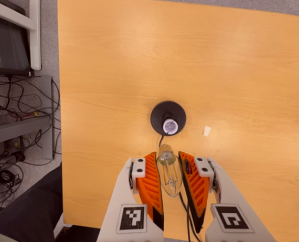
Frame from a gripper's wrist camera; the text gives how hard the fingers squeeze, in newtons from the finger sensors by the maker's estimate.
{"total": 17.6, "left": 18.8, "right": 16.4}